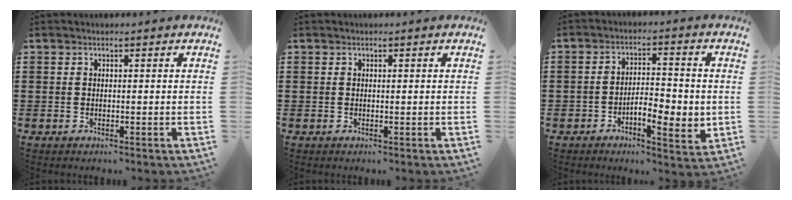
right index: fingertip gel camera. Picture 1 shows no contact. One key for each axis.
{"total": 0.0}
{"total": 5.7, "fx": -2.0, "fy": 2.5, "fz": 4.7, "tx": -0.076, "ty": 0.005, "tz": -0.039}